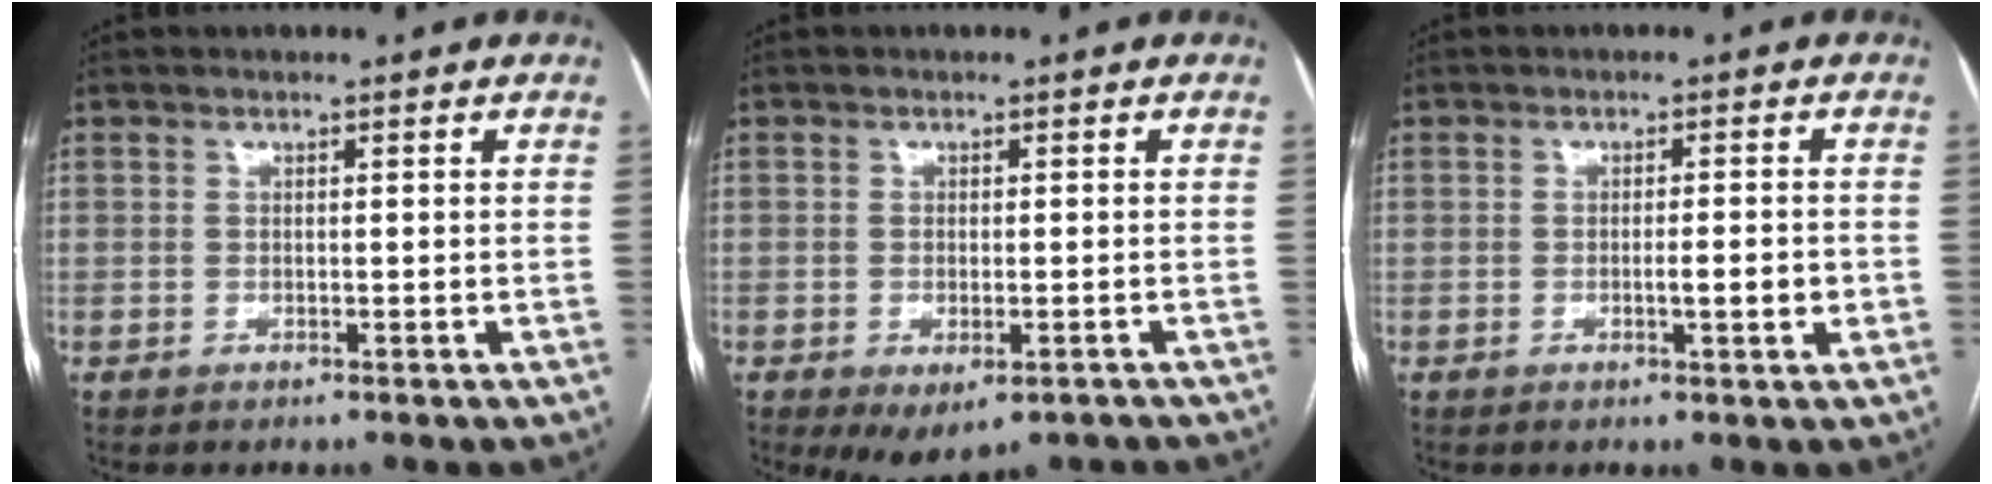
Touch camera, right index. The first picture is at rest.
{"total": 6.2, "force": [-3.9, 2.7, 3.9], "torque": [-0.049, -0.009, -0.052]}
{"total": 3.0, "force": [-0.6, 0.4, 2.9], "torque": [-0.045, 0.000, -0.006]}